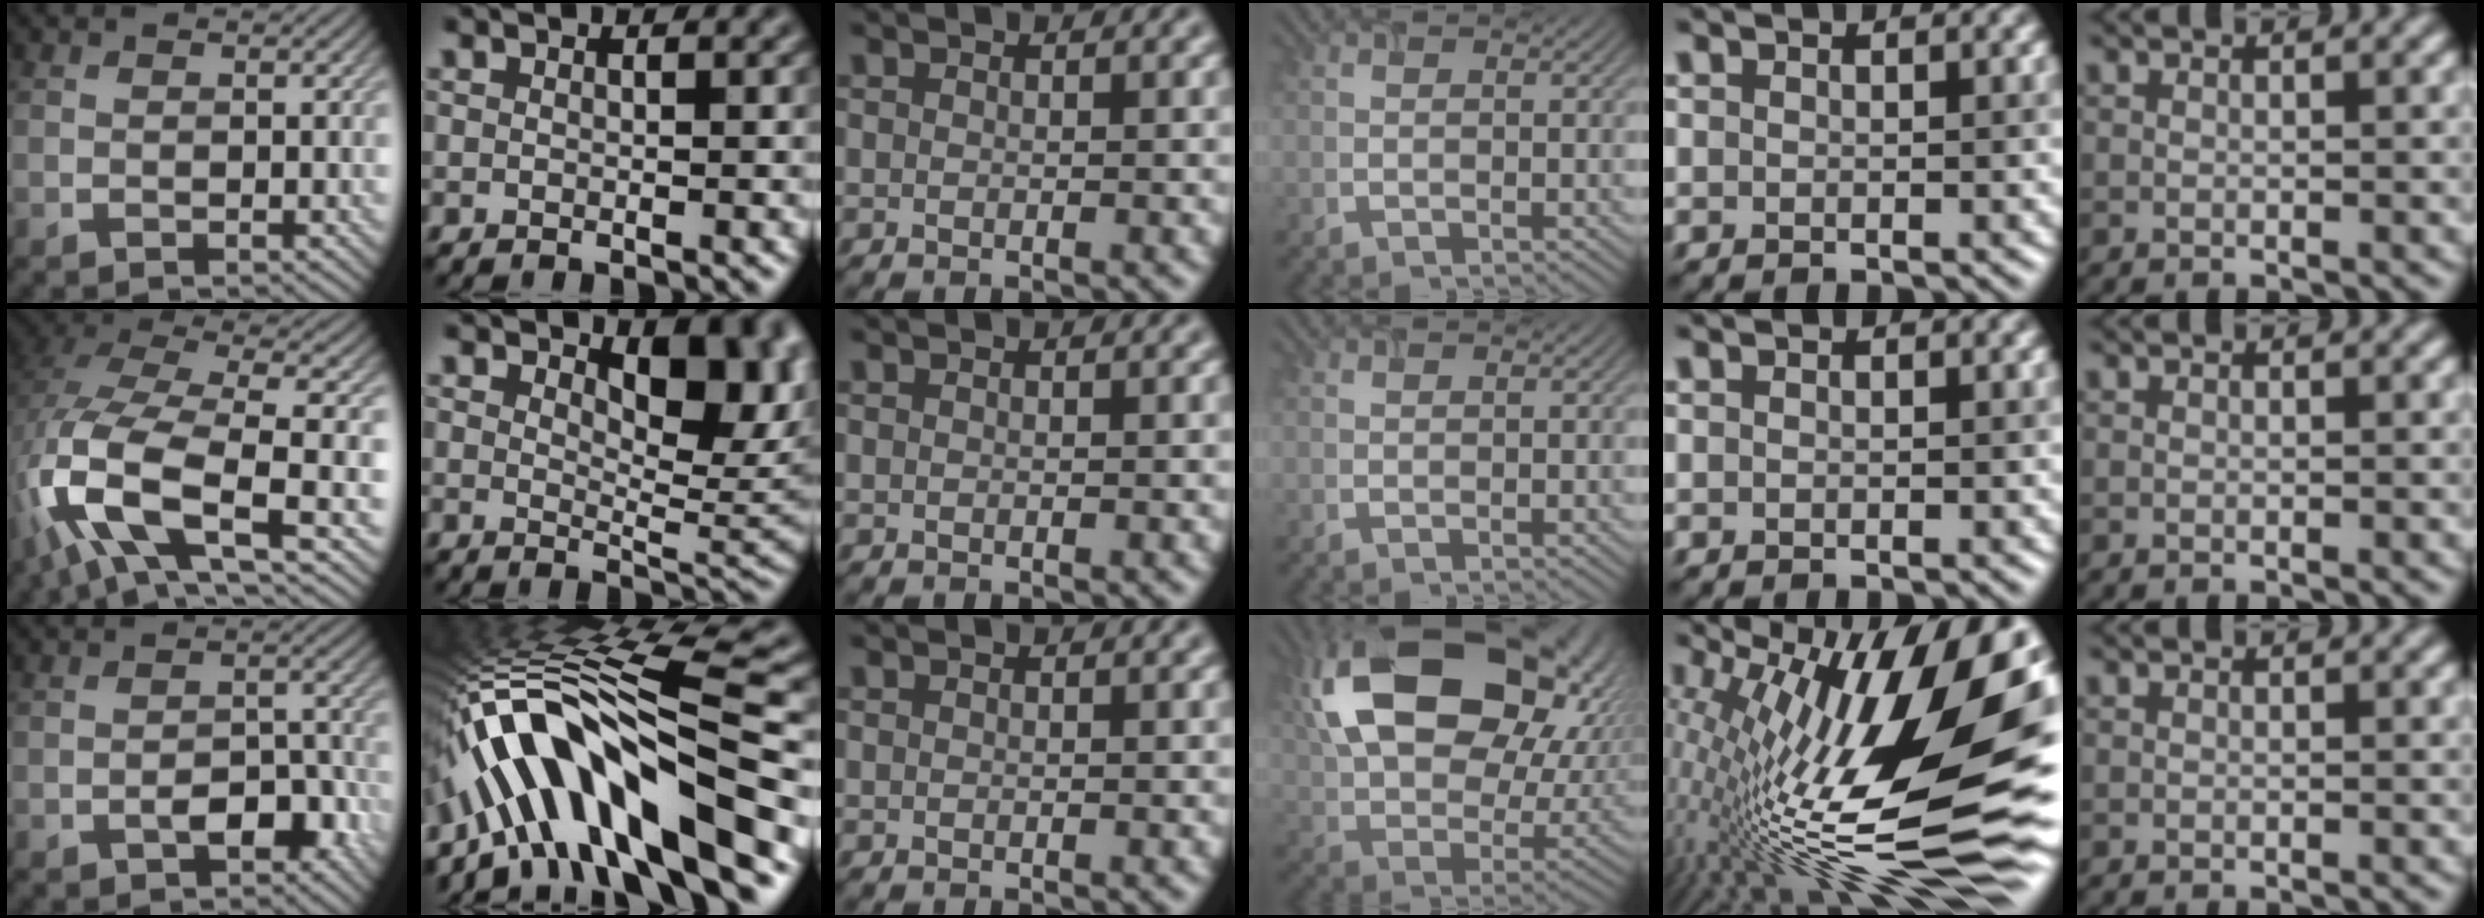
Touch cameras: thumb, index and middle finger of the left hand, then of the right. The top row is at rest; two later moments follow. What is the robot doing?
{"motion": "open", "object": "airpods case & airpods"}